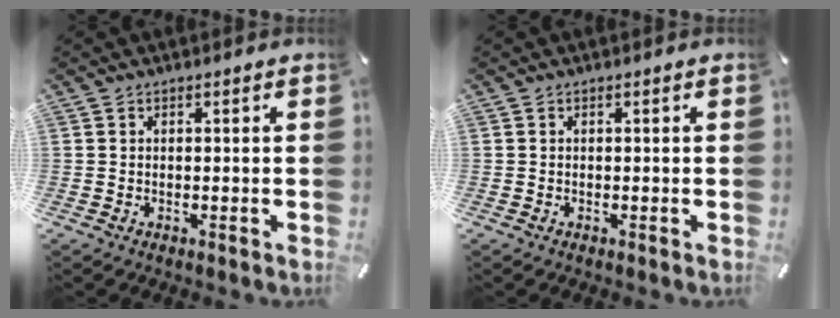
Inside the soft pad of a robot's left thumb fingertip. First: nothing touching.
{"total": 0.0}